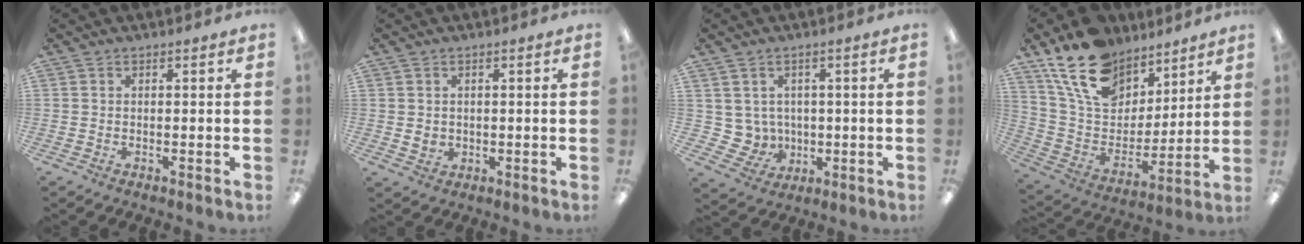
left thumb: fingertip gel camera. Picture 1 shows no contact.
{"total": 2.3, "force": [0.7, 2.0, 0.8], "torque": [-0.009, -0.001, 0.010]}
{"total": 5.6, "force": [2.1, 5.2, 0.3], "torque": [-0.023, -0.010, 0.048]}
{"total": 19.2, "force": [13.1, 11.5, 8.1], "torque": [-0.162, -0.070, 0.247]}